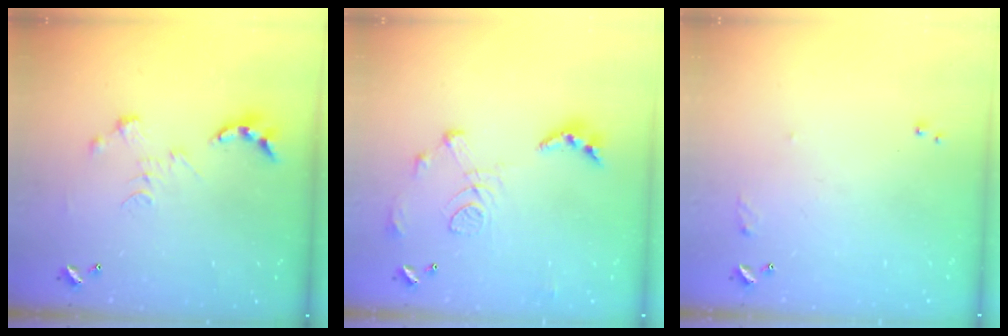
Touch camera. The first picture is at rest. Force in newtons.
{"total": 11.4, "press": 11.3, "slide": 1.0}
{"total": 6.5, "press": 6.5, "slide": 0.7}